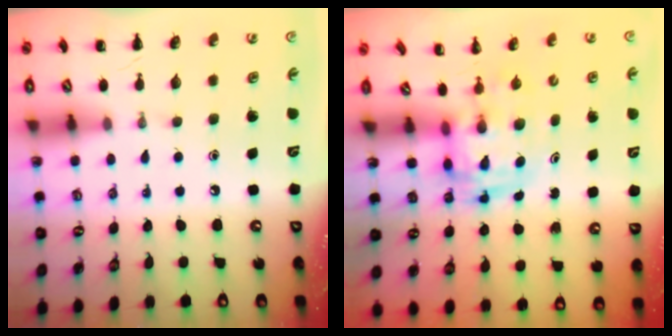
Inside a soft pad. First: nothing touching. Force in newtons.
{"total": 2.8, "press": 2.7, "slide": 0.5}